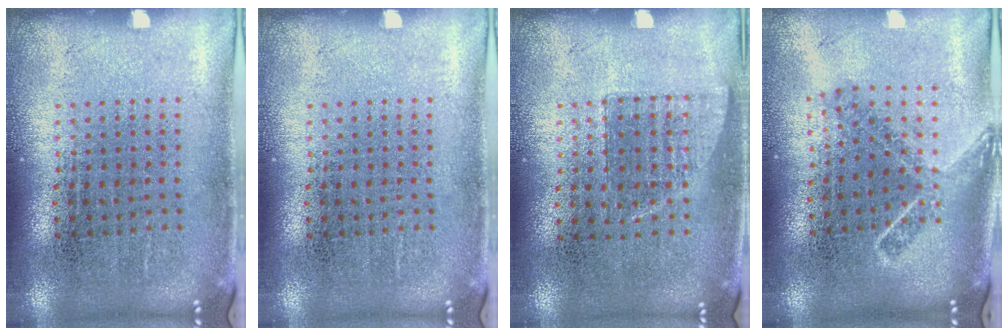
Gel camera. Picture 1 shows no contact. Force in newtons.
{"total": 0.0}
{"total": 0.7, "press": 0.6, "slide": 0.2}
{"total": 1.8, "press": 1.4, "slide": 1.2}